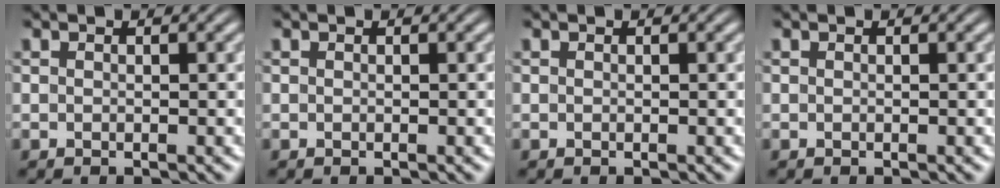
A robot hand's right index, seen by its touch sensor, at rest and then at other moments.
{"total": 0.0}
{"total": 0.0}
{"total": 0.0}